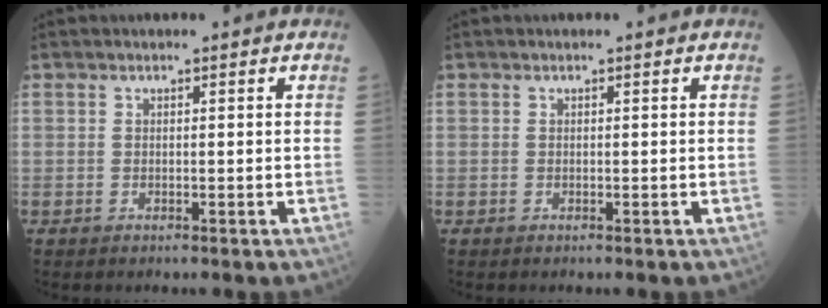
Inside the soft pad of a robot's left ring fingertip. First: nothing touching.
{"total": 0.0}